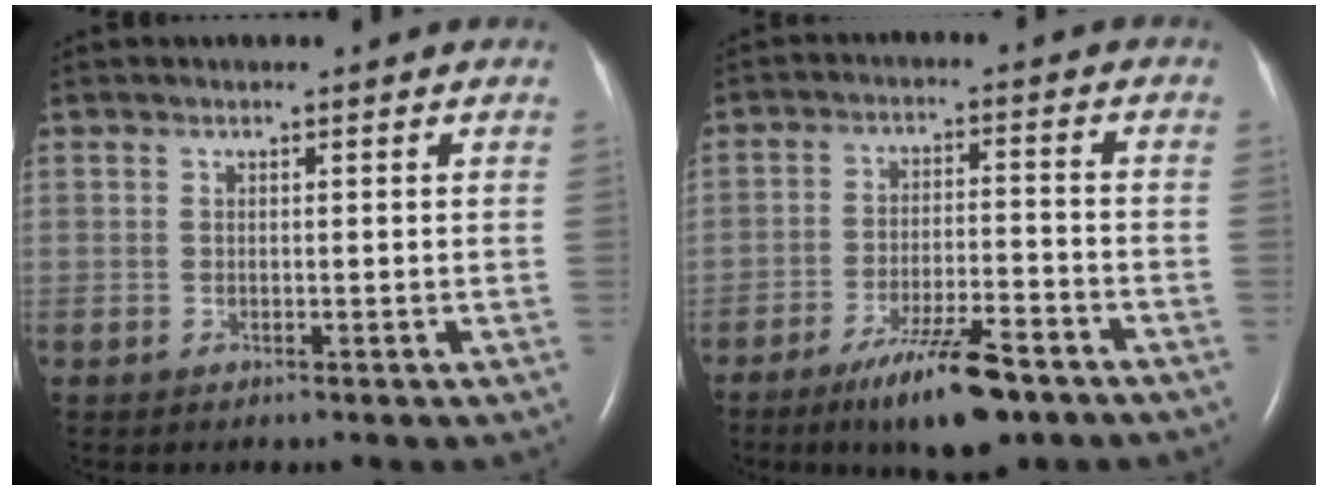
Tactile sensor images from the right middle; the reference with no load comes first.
{"total": 10.6, "force": [-7.2, 1.9, 7.5], "torque": [-0.134, -0.017, -0.119]}